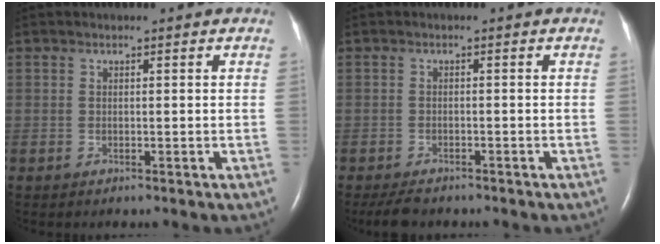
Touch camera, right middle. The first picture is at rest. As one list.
[{"total": 3.9, "force": [-3.3, 1.3, 1.7], "torque": [-0.034, -0.009, -0.052]}]